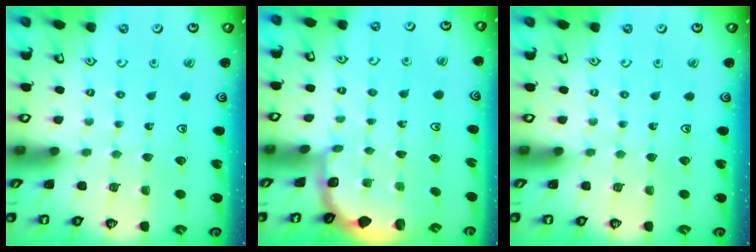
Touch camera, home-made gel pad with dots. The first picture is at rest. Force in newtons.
{"total": 1.8, "press": 1.7, "slide": 0.7}
{"total": 0.0}